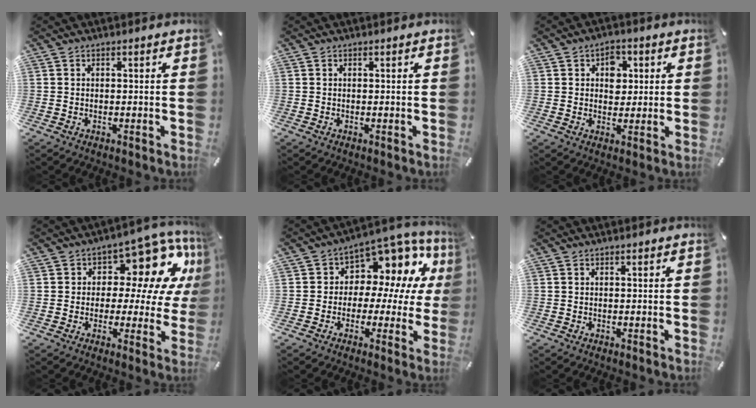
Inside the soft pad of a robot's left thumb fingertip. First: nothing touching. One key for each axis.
{"total": 0.0}
{"total": 5.5, "fx": 1.3, "fy": 4.4, "fz": 3.1, "tx": -0.028, "ty": -0.004, "tz": 0.013}
{"total": 12.1, "fx": 5.6, "fy": 7.3, "fz": 7.8, "tx": -0.104, "ty": -0.047, "tz": 0.096}
{"total": 8.5, "fx": 3.0, "fy": 6.5, "fz": 4.6, "tx": -0.078, "ty": -0.041, "tz": 0.057}
{"total": 0.0}